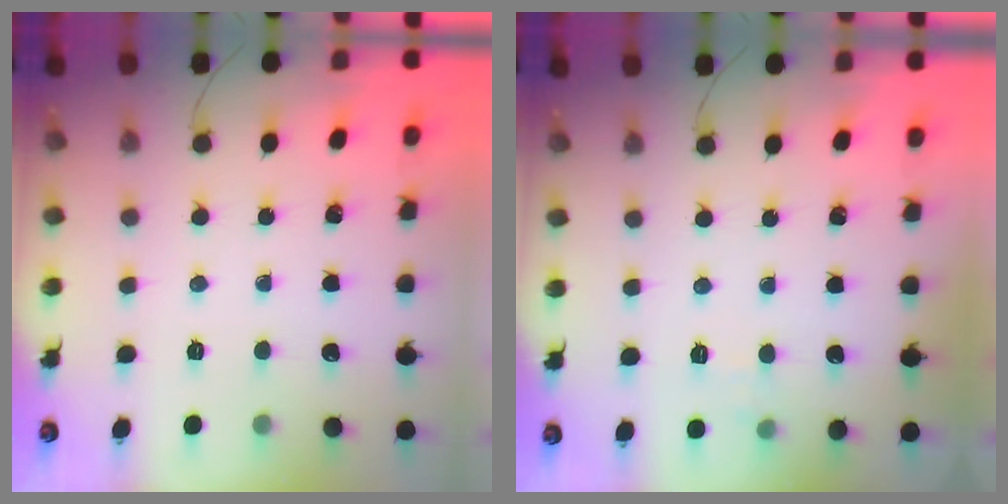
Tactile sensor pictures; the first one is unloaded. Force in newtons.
{"total": 6.1, "press": 5.9, "slide": 1.6}